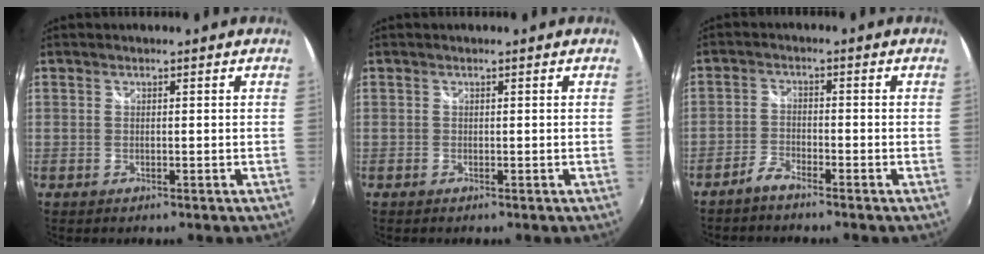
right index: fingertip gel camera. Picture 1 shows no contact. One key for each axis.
{"total": 0.0}
{"total": 2.7, "fx": -2.5, "fy": 0.6, "fz": 1.0, "tx": -0.034, "ty": 0.003, "tz": -0.053}